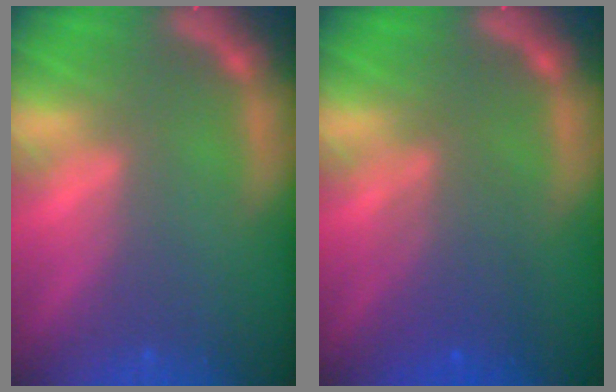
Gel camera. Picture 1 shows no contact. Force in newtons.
{"total": 4.1}